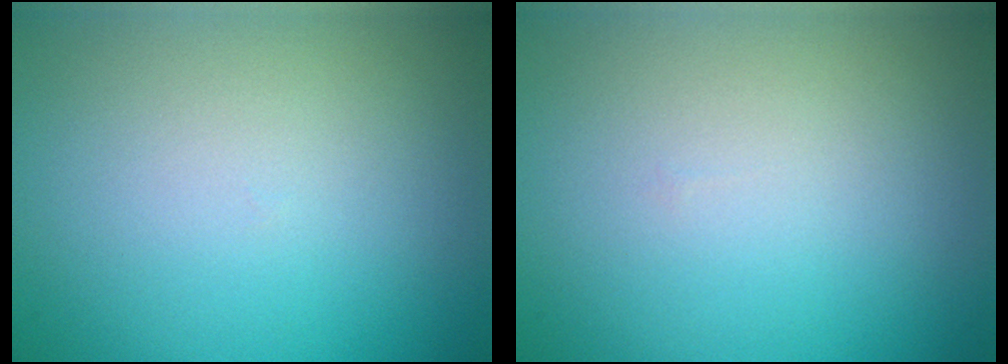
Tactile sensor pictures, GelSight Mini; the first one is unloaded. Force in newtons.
{"total": 0.0}